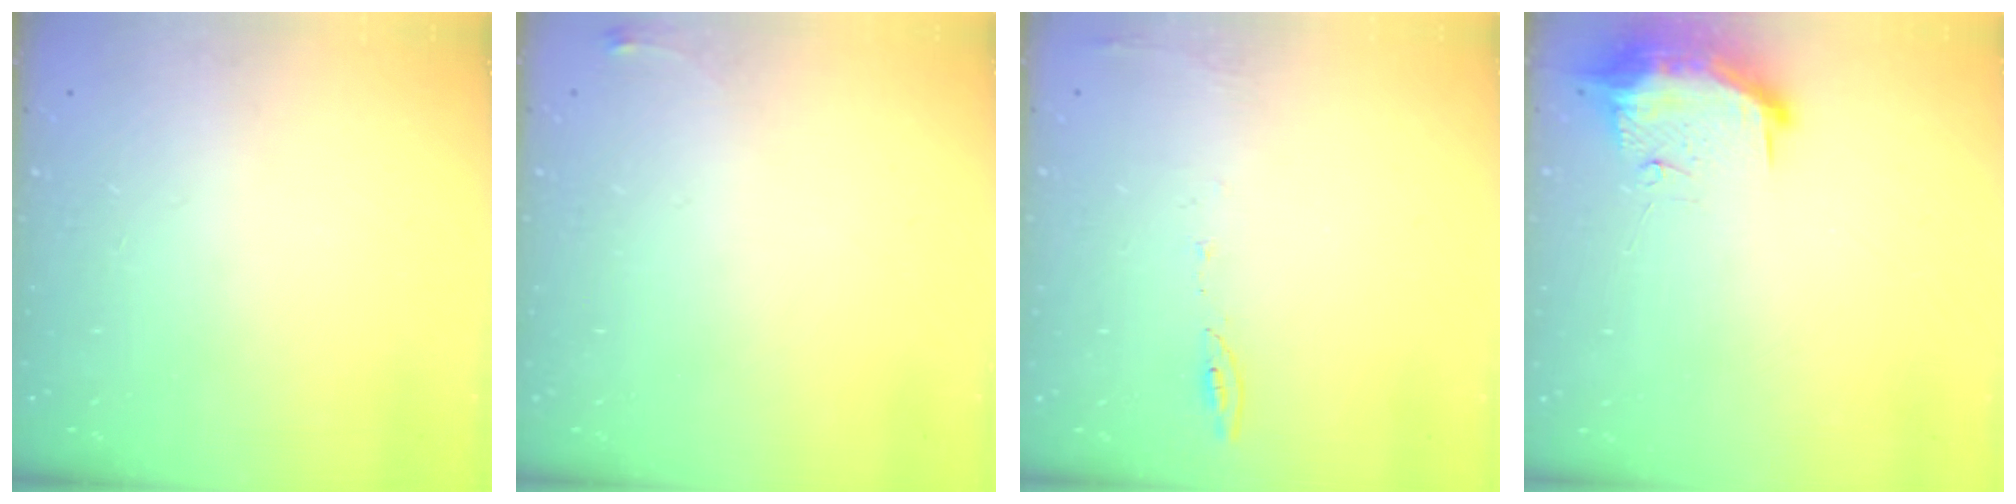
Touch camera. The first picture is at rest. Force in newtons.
{"total": 3.6, "press": 3.5, "slide": 0.6}
{"total": 5.8, "press": 5.7, "slide": 0.9}
{"total": 10.0, "press": 9.9, "slide": 1.7}